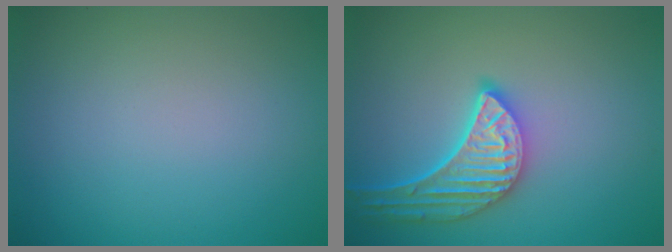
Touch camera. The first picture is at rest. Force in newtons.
{"total": 5.2, "press": 4.2, "slide": 3.0}